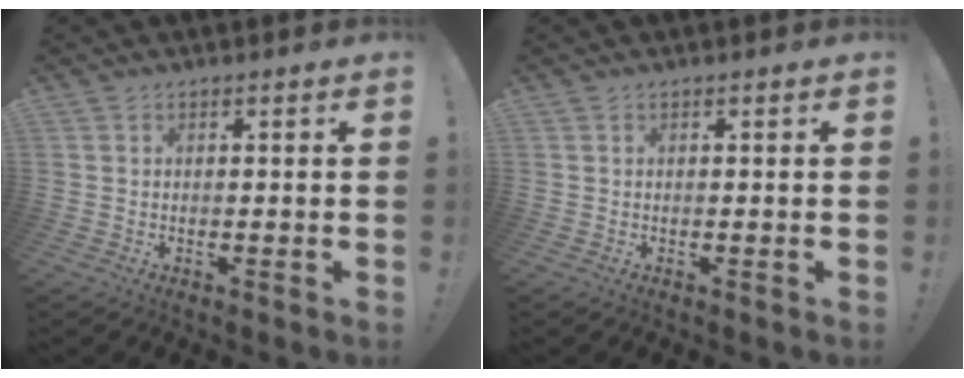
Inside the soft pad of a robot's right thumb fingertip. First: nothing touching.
{"total": 0.0}